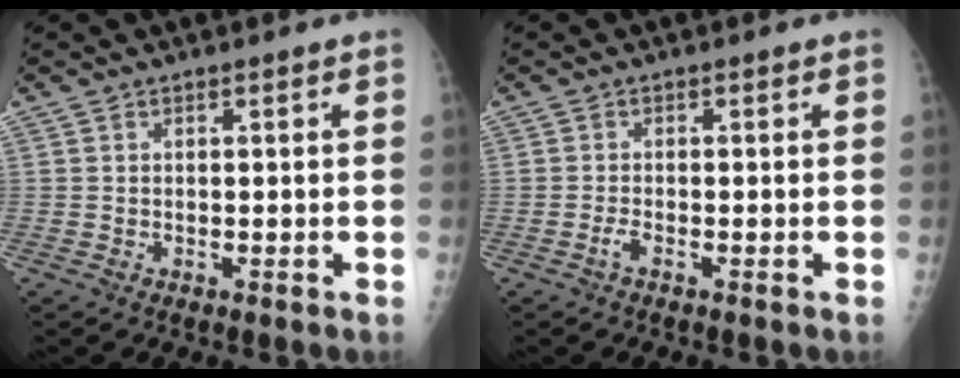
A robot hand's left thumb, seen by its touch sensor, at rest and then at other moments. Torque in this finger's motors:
{"motor_torque": [-0.28, 0.21, 0.06, 0.06, 0.00]}